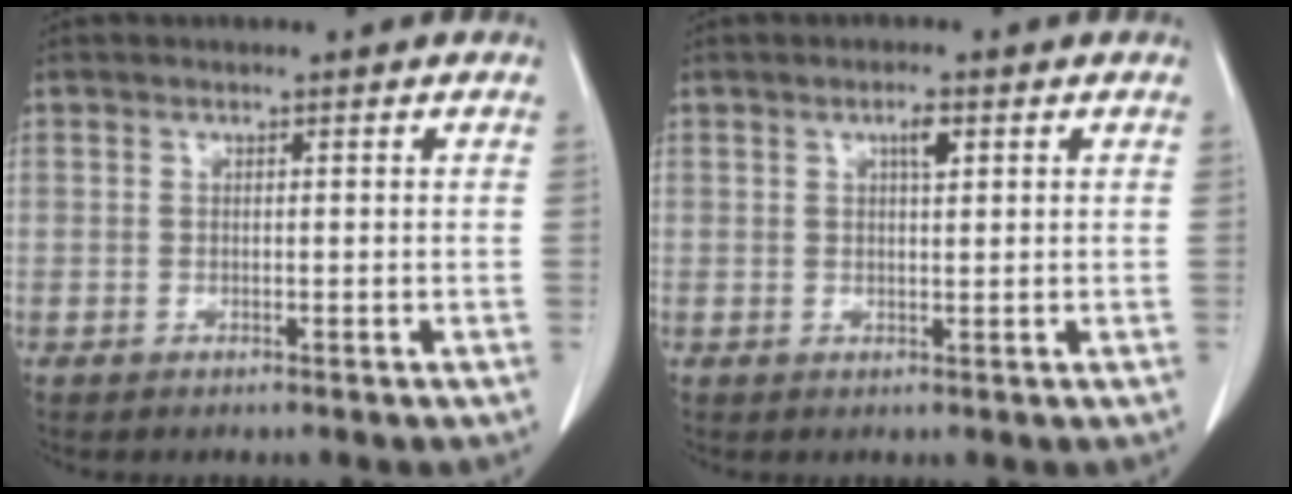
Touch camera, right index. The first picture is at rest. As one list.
[{"total": 2.1, "force": [0.9, 0.5, 1.8], "torque": [-0.035, 0.000, 0.016]}]